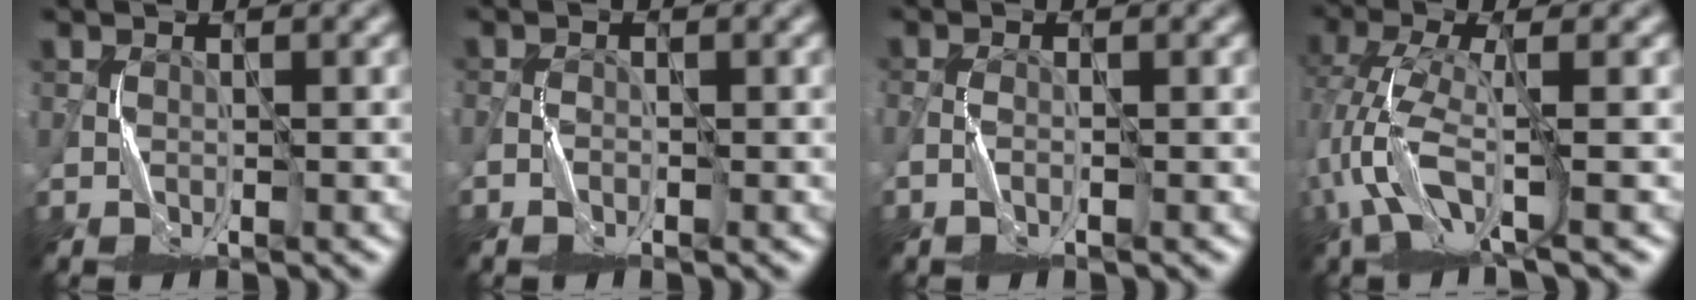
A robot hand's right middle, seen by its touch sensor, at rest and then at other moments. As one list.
[{"total": 1.1, "force": [-0.6, 0.6, 0.6], "torque": [-0.013, 0.004, -0.014]}, {"total": 1.4, "force": [-0.7, 0.4, 1.2], "torque": [-0.029, 0.004, -0.017]}, {"total": 6.6, "force": [-1.7, 2.3, 6.0], "torque": [-0.140, 0.006, -0.042]}]